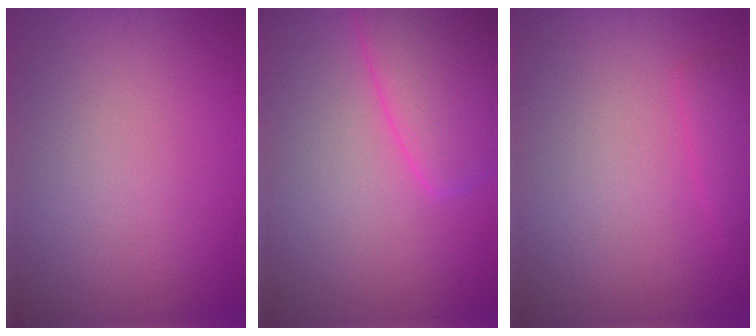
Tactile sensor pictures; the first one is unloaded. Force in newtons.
{"total": 5.3, "press": 5.3, "slide": 0.2}
{"total": 1.4, "press": 1.4, "slide": 0.1}